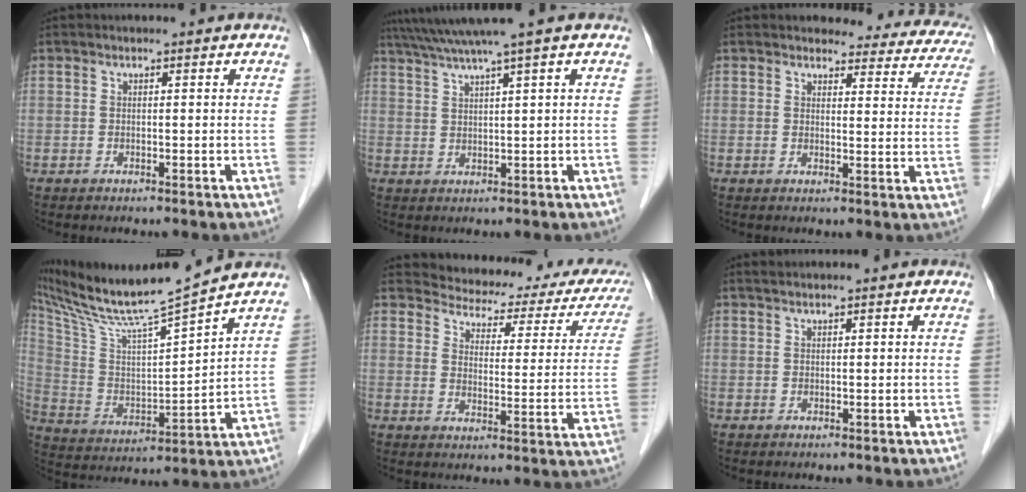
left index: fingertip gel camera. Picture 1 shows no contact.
{"total": 6.8, "force": [5.1, -1.9, 4.0], "torque": [-0.068, 0.025, 0.089]}
{"total": 14.0, "force": [12.7, 4.8, 3.6], "torque": [-0.002, -0.029, 0.110]}
{"total": 16.5, "force": [14.7, -1.6, 7.4], "torque": [-0.148, -0.008, 0.262]}
{"total": 19.1, "force": [17.5, 5.1, 5.8], "torque": [-0.057, -0.037, 0.190]}
{"total": 1.8, "force": [1.7, -0.1, 0.6], "torque": [-0.007, 0.023, 0.032]}